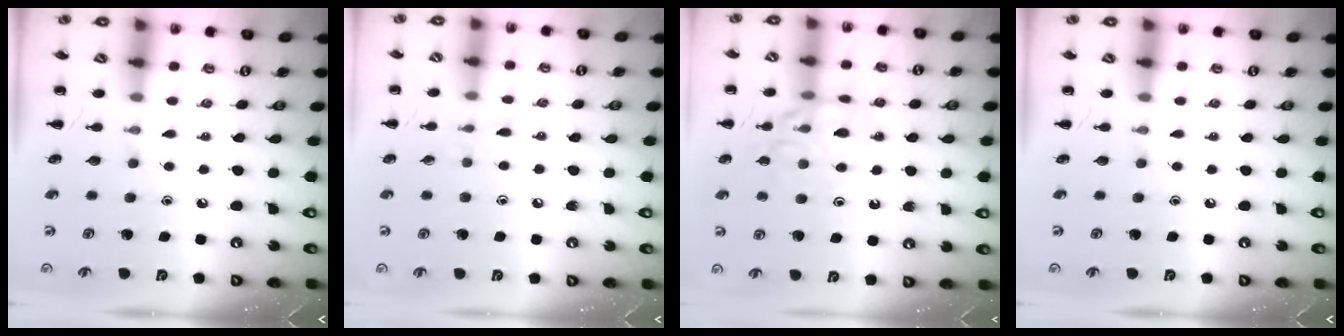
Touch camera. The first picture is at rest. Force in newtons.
{"total": 5.4, "press": 4.9, "slide": 2.1}
{"total": 12.3, "press": 12.2, "slide": 1.5}
{"total": 0.0}